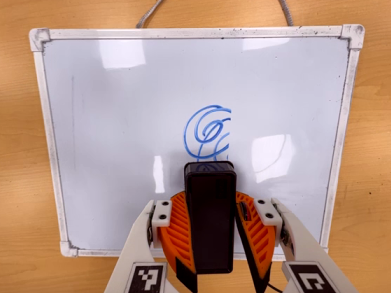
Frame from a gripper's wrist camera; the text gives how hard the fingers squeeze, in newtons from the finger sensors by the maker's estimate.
{"total": 9.2, "left": 9.0, "right": 9.3}